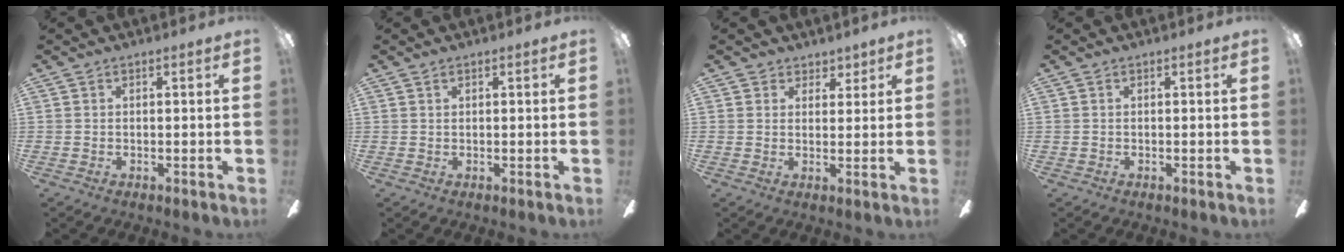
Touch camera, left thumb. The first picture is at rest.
{"total": 0.7, "force": [0.4, 0.4, 0.4], "torque": [-0.010, 0.004, 0.007]}
{"total": 3.8, "force": [2.7, 2.6, -0.3], "torque": [0.017, -0.012, 0.047]}
{"total": 0.0}